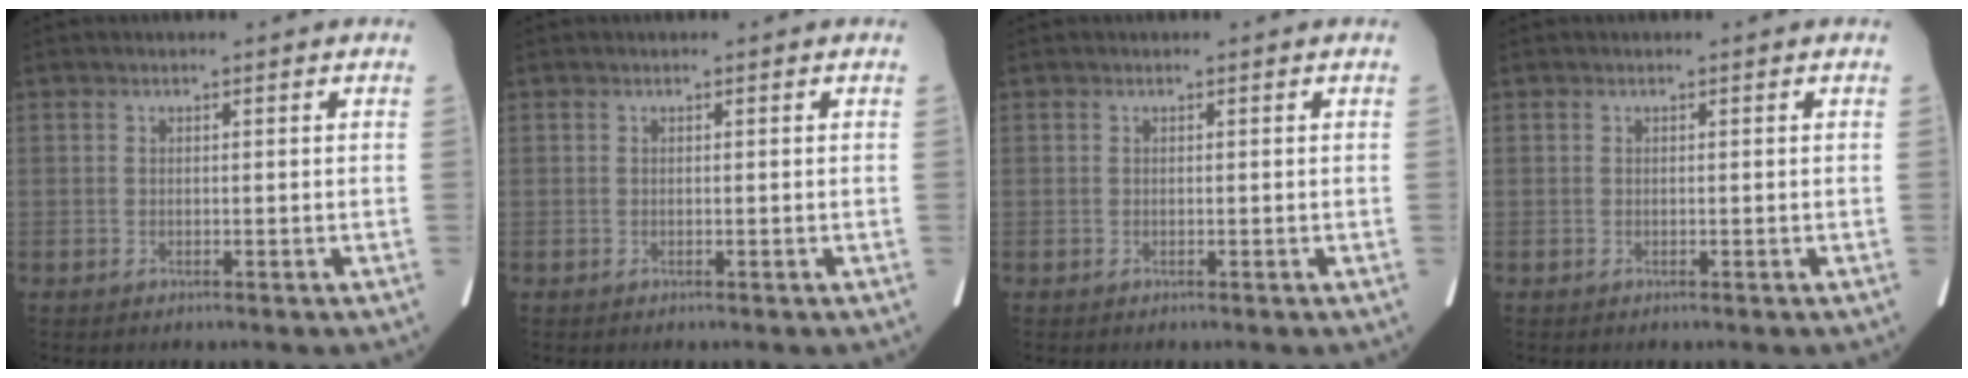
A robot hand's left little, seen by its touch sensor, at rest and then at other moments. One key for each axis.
{"total": 0.0}
{"total": 0.0}
{"total": 0.0}